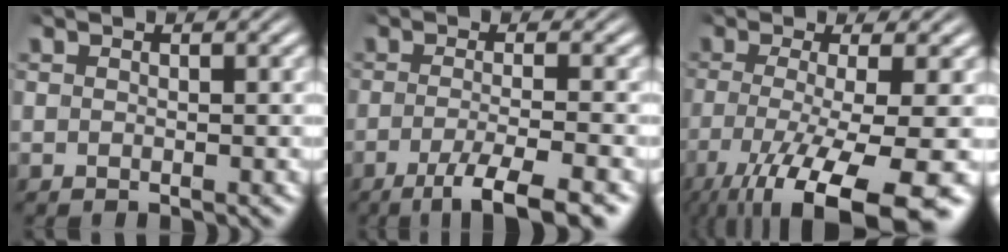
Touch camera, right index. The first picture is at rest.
{"total": 5.9, "force": [-4.2, 0.5, 4.1], "torque": [-0.058, -0.023, -0.053]}
{"total": 8.8, "force": [-4.5, 2.6, 7.1], "torque": [-0.117, -0.042, -0.044]}